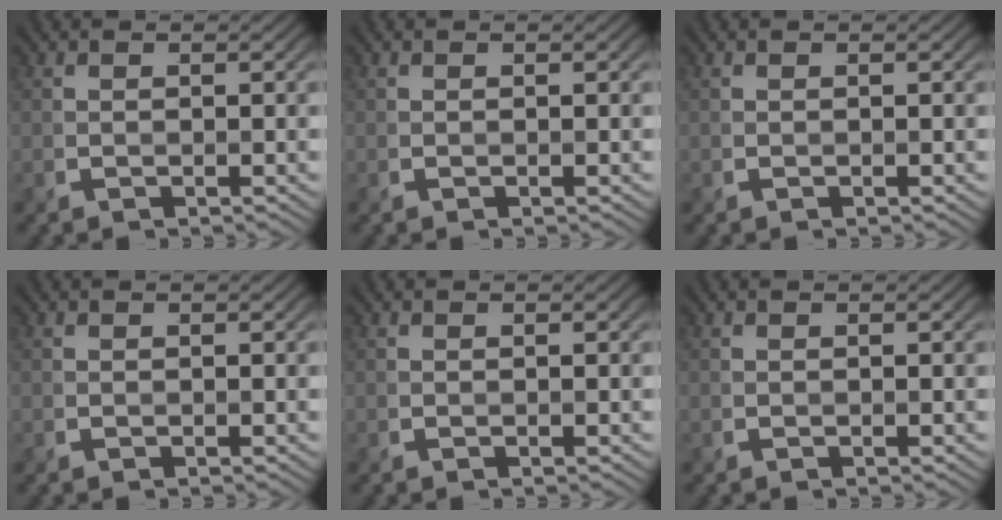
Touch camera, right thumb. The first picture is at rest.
{"total": 0.0}
{"total": 0.0}
{"total": 0.0}
{"total": 0.0}
{"total": 0.0}